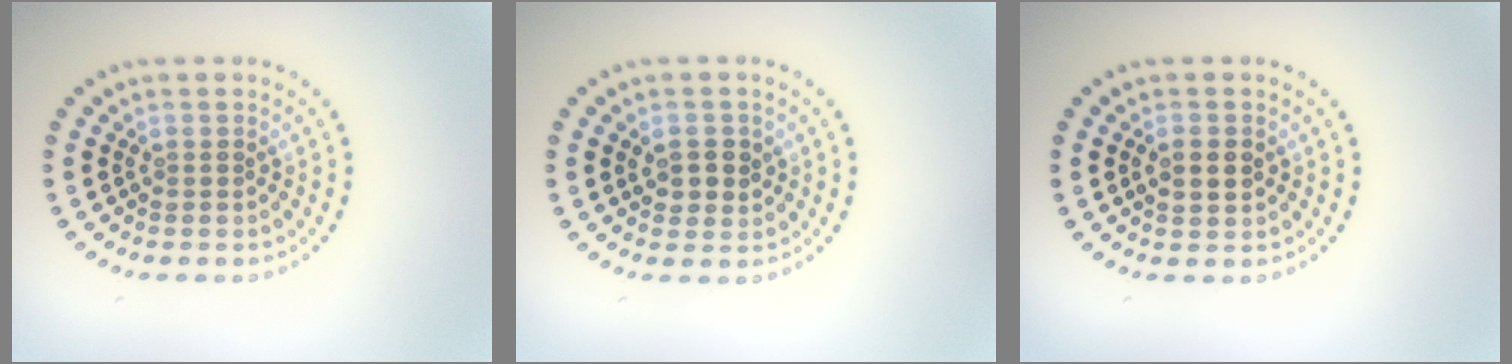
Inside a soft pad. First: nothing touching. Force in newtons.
{"total": 2.3, "press": 2.2, "slide": 0.5}
{"total": 1.7, "press": 1.7, "slide": 0.2}